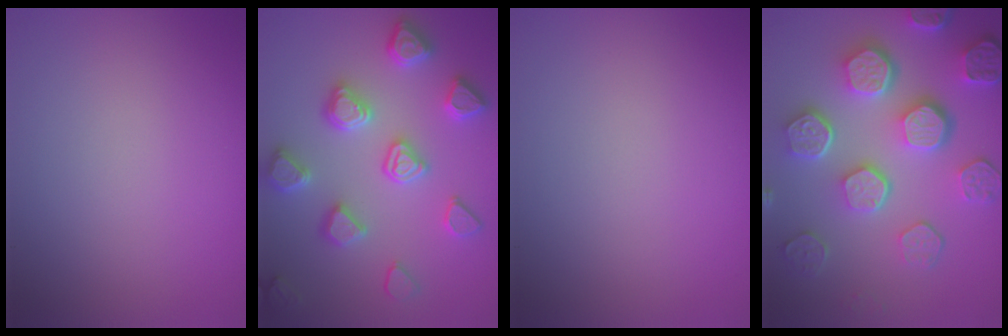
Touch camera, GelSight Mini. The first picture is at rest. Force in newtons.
{"total": 4.7, "press": 4.6, "slide": 0.6}
{"total": 0.0}
{"total": 8.4, "press": 6.1, "slide": 5.8}